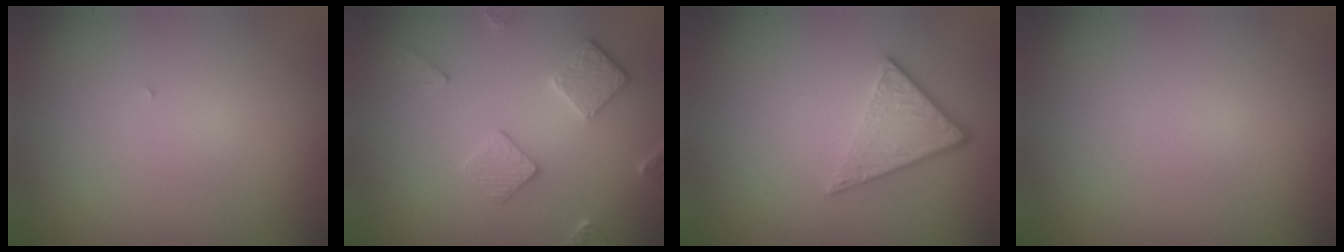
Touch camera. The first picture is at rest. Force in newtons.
{"total": 3.6, "press": 3.0, "slide": 2.0}
{"total": 3.7, "press": 2.6, "slide": 2.7}
{"total": 0.0}